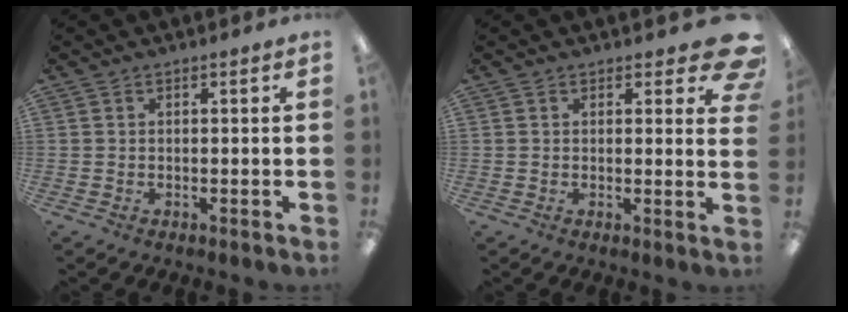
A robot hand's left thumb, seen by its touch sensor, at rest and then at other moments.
{"total": 6.1, "force": [3.3, 2.6, 4.3], "torque": [-0.047, -0.017, 0.056]}